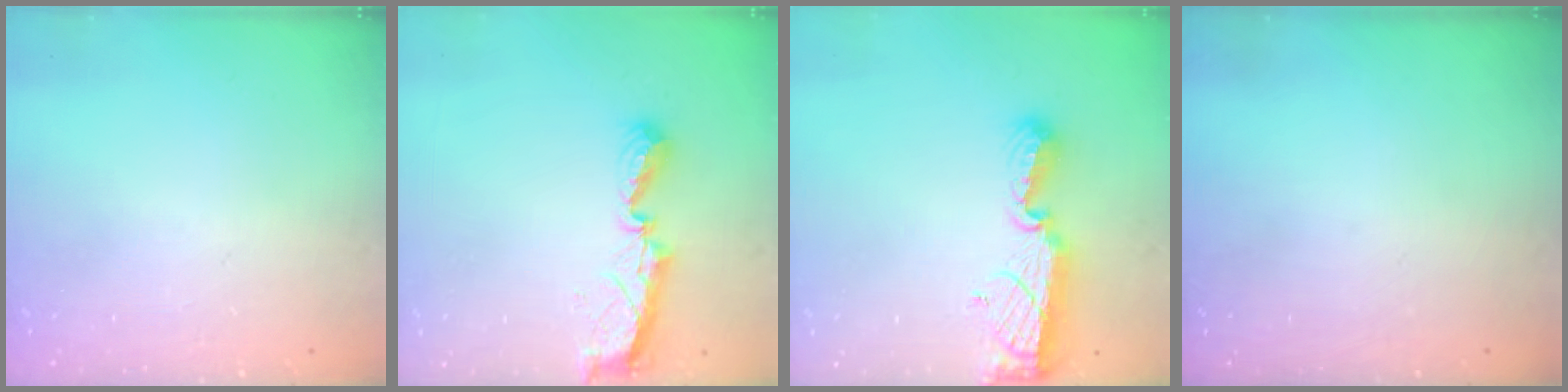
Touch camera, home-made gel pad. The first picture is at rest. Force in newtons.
{"total": 8.8, "press": 8.7, "slide": 0.4}
{"total": 10.8, "press": 10.5, "slide": 2.5}
{"total": 0.0}